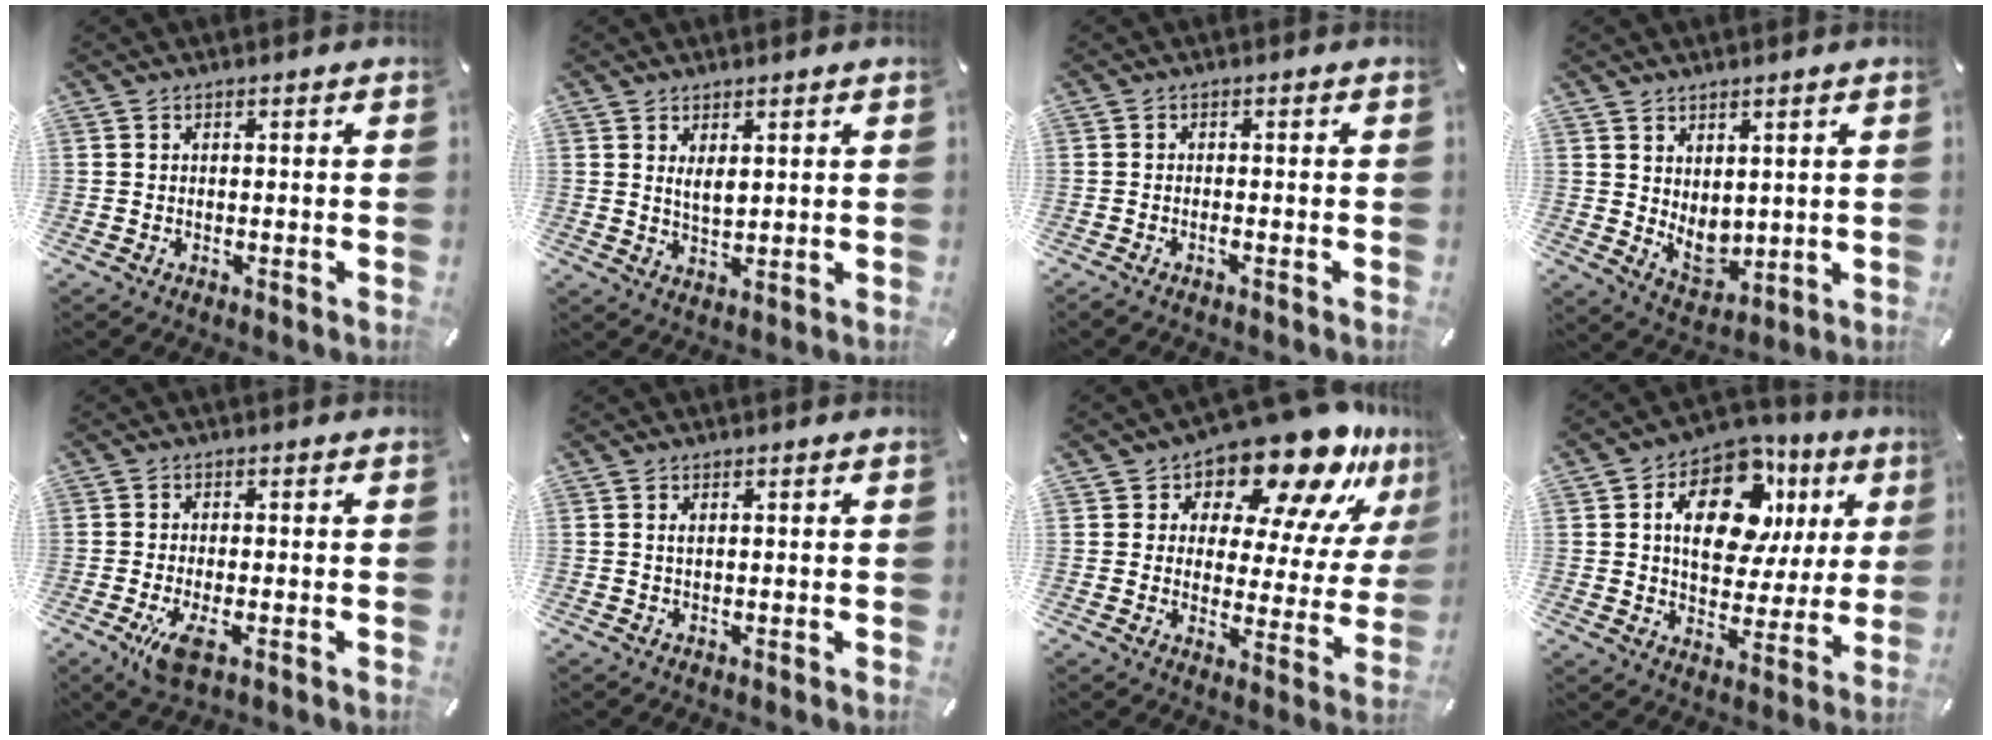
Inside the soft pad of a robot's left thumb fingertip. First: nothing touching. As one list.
[{"total": 3.2, "force": [1.7, 1.5, 2.3], "torque": [-0.050, 0.002, 0.030]}, {"total": 1.1, "force": [-0.6, 0.1, 0.9], "torque": [-0.016, -0.002, -0.011]}, {"total": 6.8, "force": [1.6, 5.4, 3.8], "torque": [-0.046, -0.018, 0.036]}, {"total": 6.0, "force": [-2.2, 1.9, 5.2], "torque": [-0.106, -0.013, -0.034]}, {"total": 0.9, "force": [0.3, 0.2, 0.8], "torque": [-0.016, 0.000, 0.006]}, {"total": 16.6, "force": [13.7, 5.6, 7.6], "torque": [-0.115, -0.120, 0.227]}, {"total": 16.9, "force": [6.7, 10.5, 11.4], "torque": [-0.172, -0.018, 0.117]}]